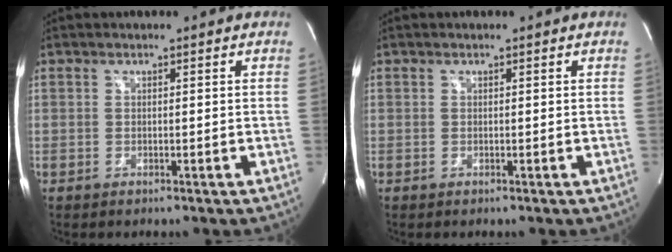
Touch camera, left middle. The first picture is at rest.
{"total": 0.0}